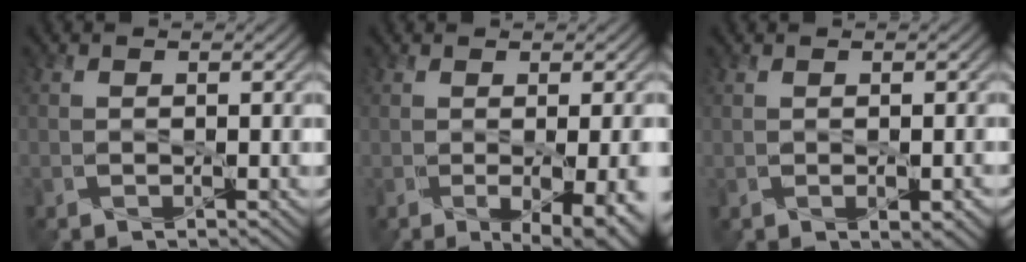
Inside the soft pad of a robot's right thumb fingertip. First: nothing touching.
{"total": 7.5, "force": [-2.1, 2.7, 6.7], "torque": [-0.086, -0.020, -0.001]}
{"total": 2.3, "force": [-0.7, 1.0, 1.9], "torque": [-0.033, -0.009, -0.002]}